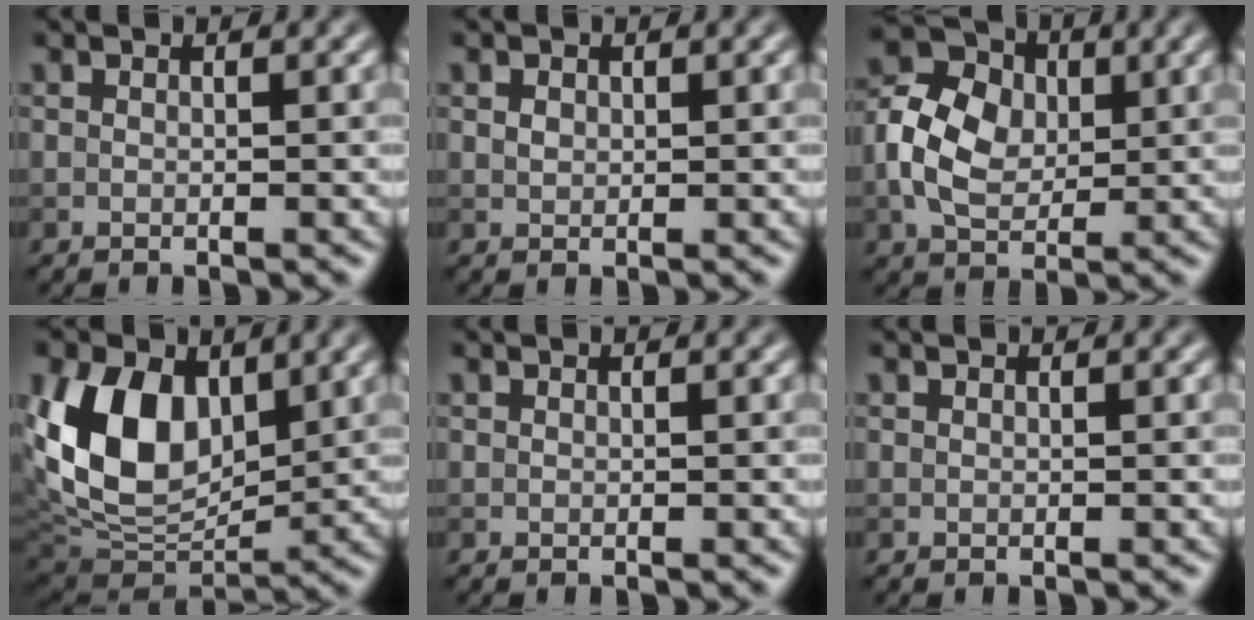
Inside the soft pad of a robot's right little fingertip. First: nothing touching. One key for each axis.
{"total": 0.9, "fx": 0.3, "fy": 0.8, "fz": 0.4, "tx": -0.008, "ty": 0.000, "tz": 0.004}
{"total": 6.7, "fx": 0.1, "fy": 5.0, "fz": 4.4, "tx": -0.100, "ty": 0.008, "tz": -0.001}
{"total": 11.0, "fx": 2.8, "fy": 7.4, "fz": 7.6, "tx": -0.171, "ty": -0.008, "tz": 0.050}
{"total": 0.0}
{"total": 0.0}